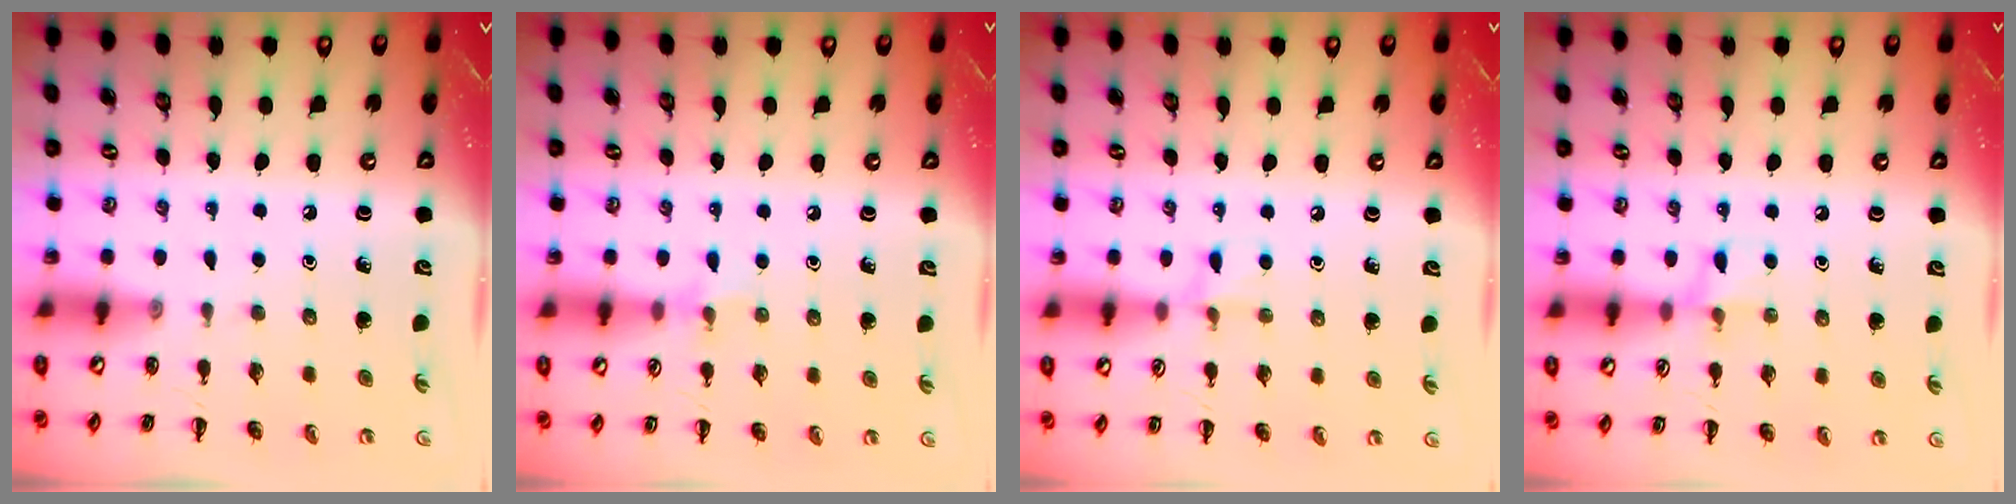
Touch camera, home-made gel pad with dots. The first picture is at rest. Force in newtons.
{"total": 5.3, "press": 5.0, "slide": 1.9}
{"total": 4.4, "press": 4.1, "slide": 1.6}
{"total": 6.4, "press": 6.1, "slide": 1.9}